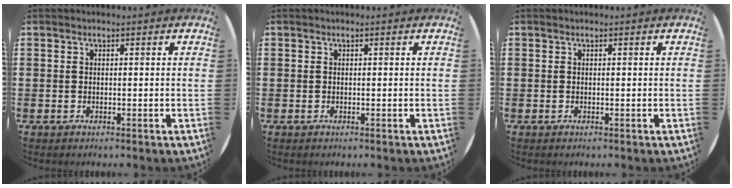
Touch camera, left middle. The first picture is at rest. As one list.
[{"total": 0.0}, {"total": 0.0}]